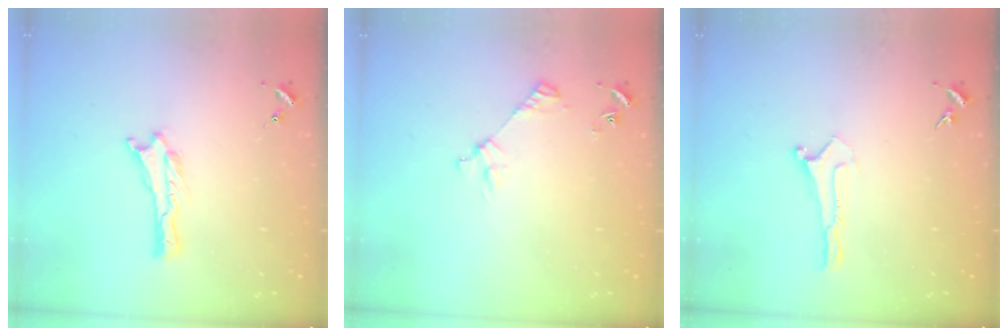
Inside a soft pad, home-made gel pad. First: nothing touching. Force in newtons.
{"total": 3.1, "press": 3.1, "slide": 0.3}
{"total": 0.0}